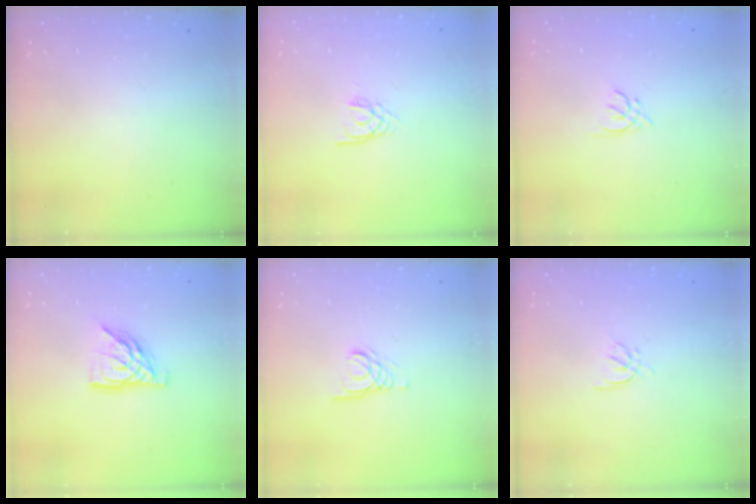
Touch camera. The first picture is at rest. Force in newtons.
{"total": 2.3, "press": 2.3, "slide": 0.4}
{"total": 1.8, "press": 1.7, "slide": 0.5}
{"total": 10.0, "press": 9.9, "slide": 1.1}
{"total": 2.1, "press": 2.1, "slide": 0.2}
{"total": 1.5, "press": 1.4, "slide": 0.5}